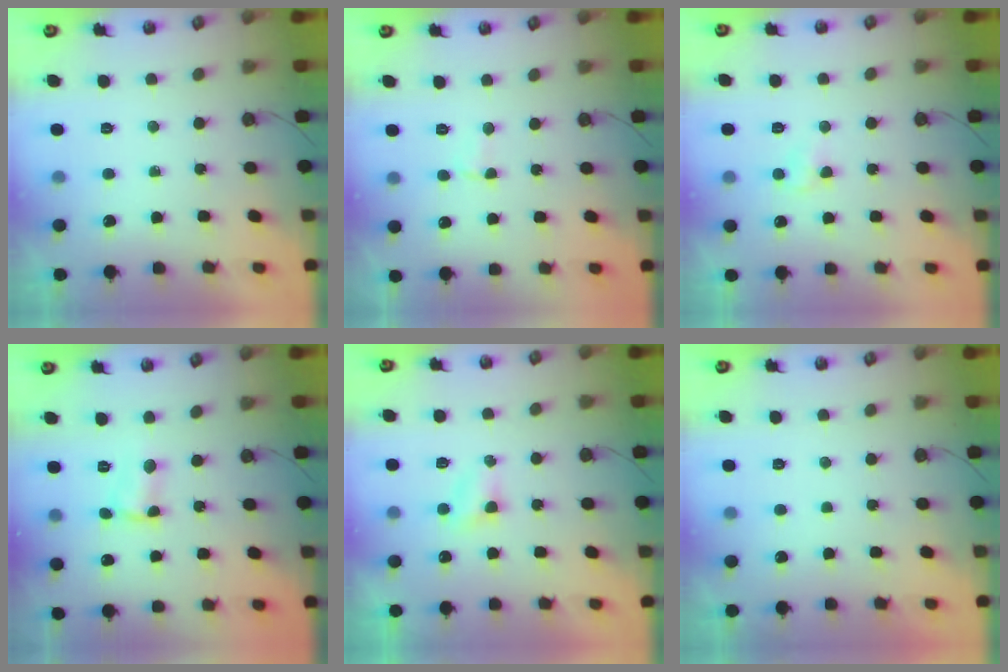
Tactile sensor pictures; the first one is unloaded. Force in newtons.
{"total": 2.8, "press": 2.7, "slide": 0.5}
{"total": 3.0, "press": 2.9, "slide": 0.3}
{"total": 2.1, "press": 2.1, "slide": 0.2}
{"total": 4.2, "press": 4.2, "slide": 0.4}
{"total": 0.0}